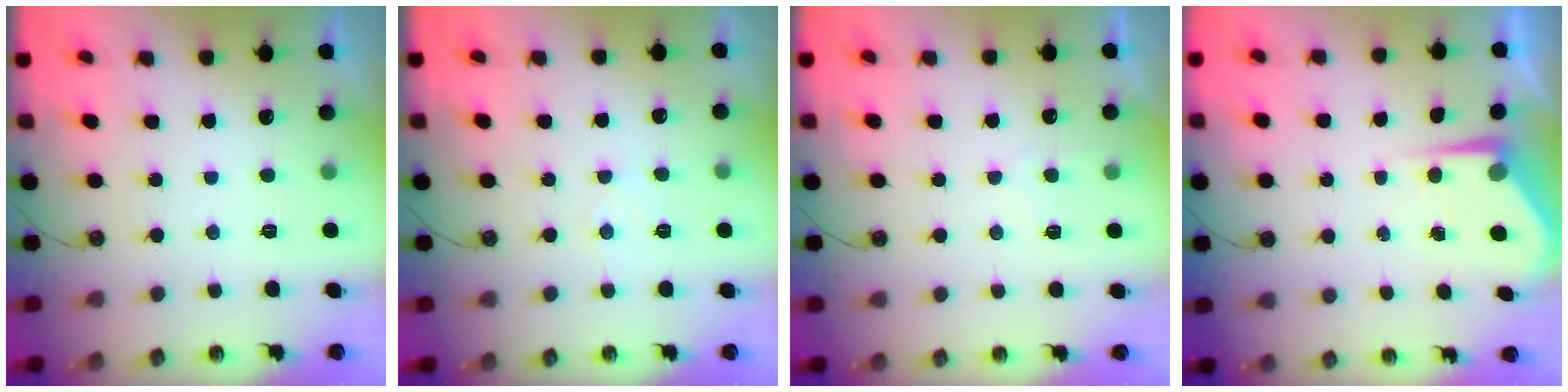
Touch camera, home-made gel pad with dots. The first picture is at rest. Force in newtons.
{"total": 4.4, "press": 4.4, "slide": 0.5}
{"total": 4.4, "press": 4.4, "slide": 0.6}
{"total": 5.0, "press": 5.0, "slide": 0.3}